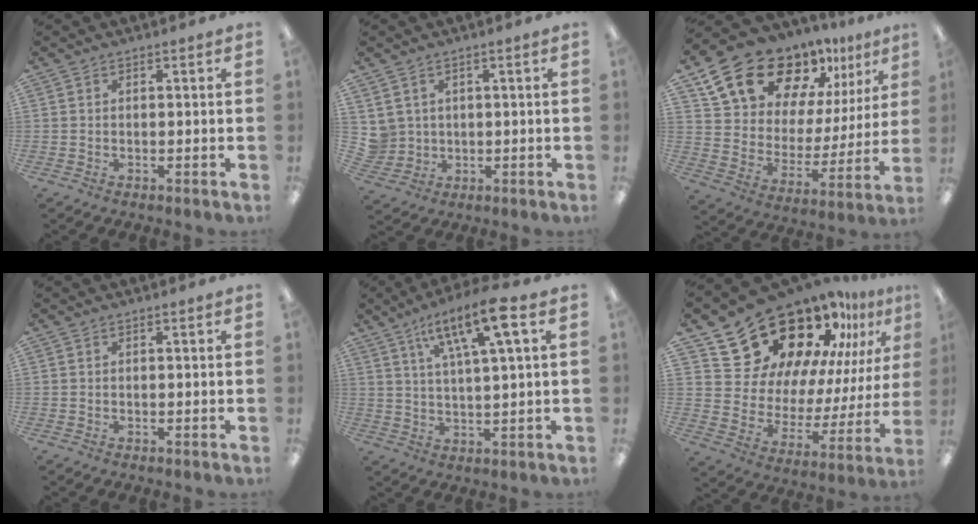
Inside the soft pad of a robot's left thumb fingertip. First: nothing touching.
{"total": 3.9, "force": [1.4, 3.6, -0.5], "torque": [-0.007, 0.001, 0.029]}
{"total": 19.4, "force": [15.7, 8.9, 7.1], "torque": [-0.142, -0.112, 0.282]}
{"total": 0.0}
{"total": 12.3, "force": [6.7, 2.9, 9.9], "torque": [-0.166, -0.023, 0.109]}
{"total": 24.9, "force": [20.0, 12.1, 8.5], "torque": [-0.124, -0.148, 0.368]}